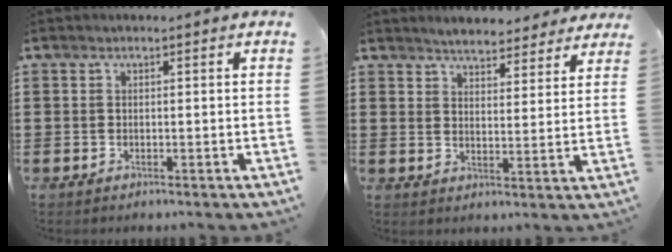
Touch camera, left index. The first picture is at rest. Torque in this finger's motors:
{"motor_torque": [2.14, 0.00, 0.25, -0.02]}